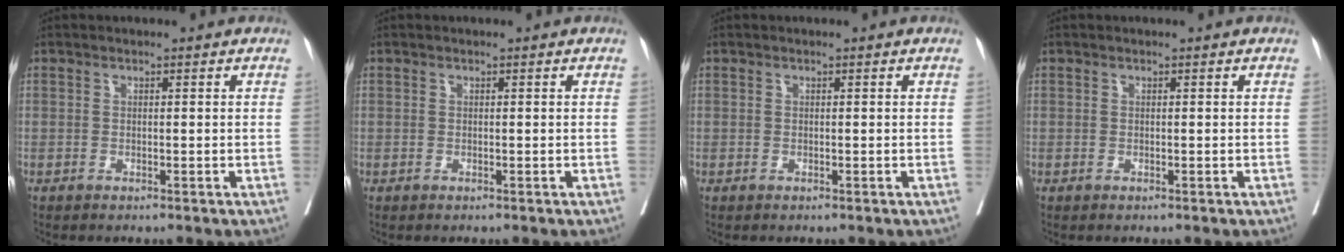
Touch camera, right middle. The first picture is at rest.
{"total": 0.0}
{"total": 0.0}
{"total": 0.0}